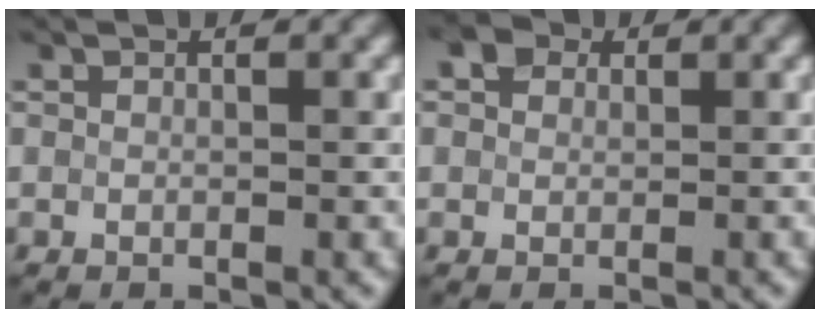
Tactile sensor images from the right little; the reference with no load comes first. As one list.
[{"total": 2.0, "force": [1.0, 1.6, 0.8], "torque": [-0.010, 0.009, 0.003]}]